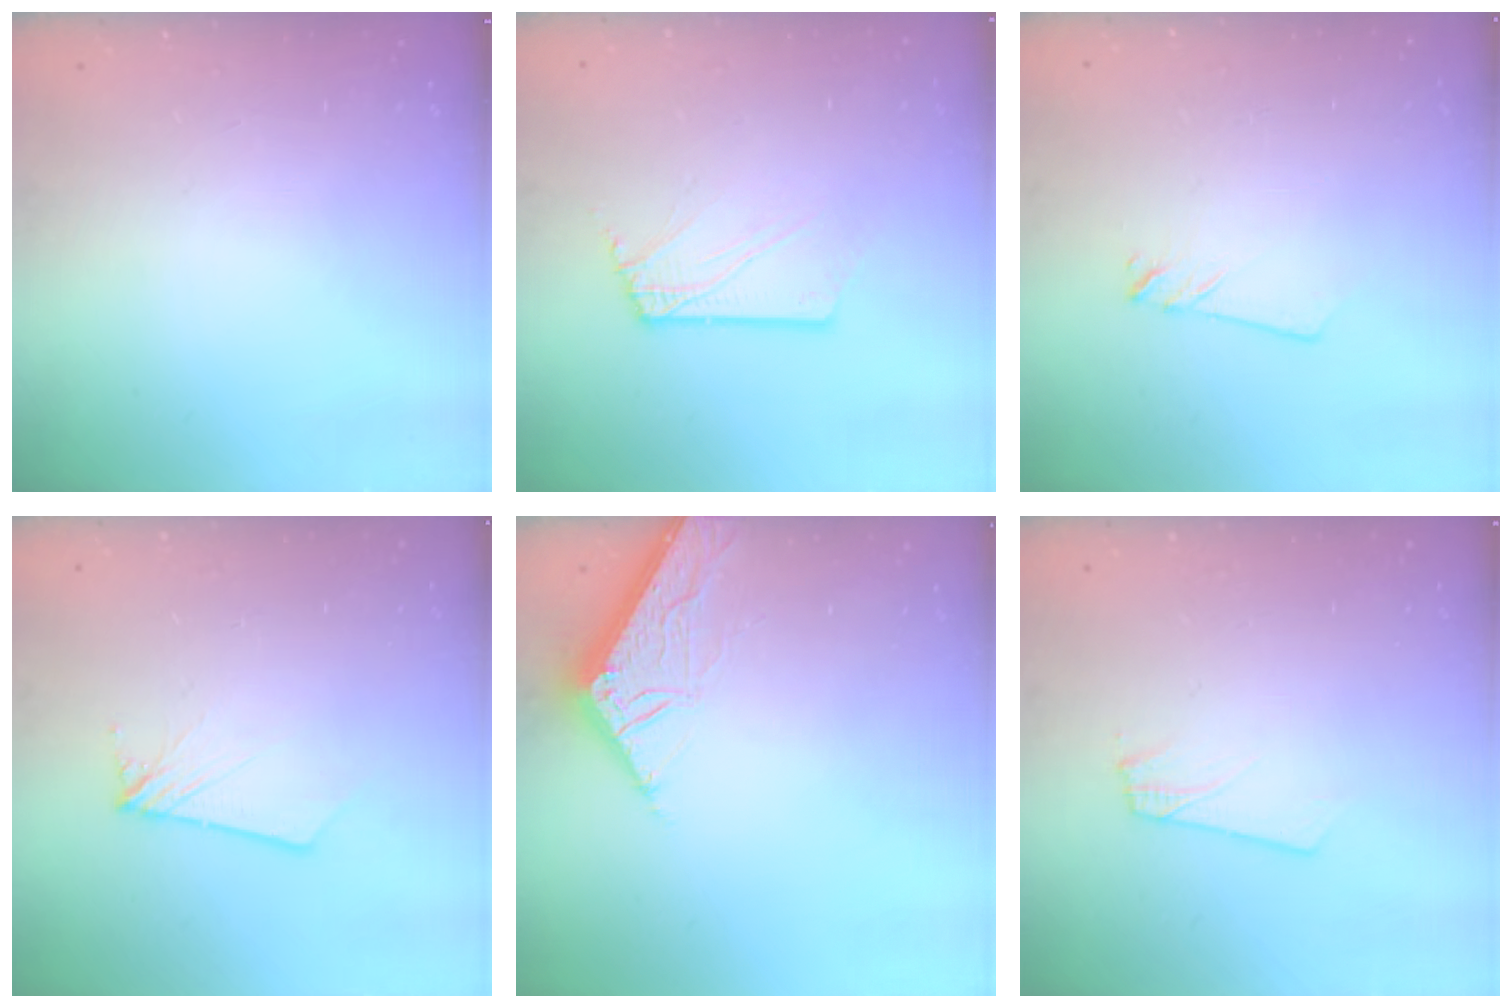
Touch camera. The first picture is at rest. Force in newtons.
{"total": 2.5, "press": 2.5, "slide": 0.3}
{"total": 2.0, "press": 2.0, "slide": 0.1}
{"total": 2.8, "press": 2.8, "slide": 0.3}
{"total": 7.0, "press": 6.9, "slide": 0.4}
{"total": 1.8, "press": 1.8, "slide": 0.1}